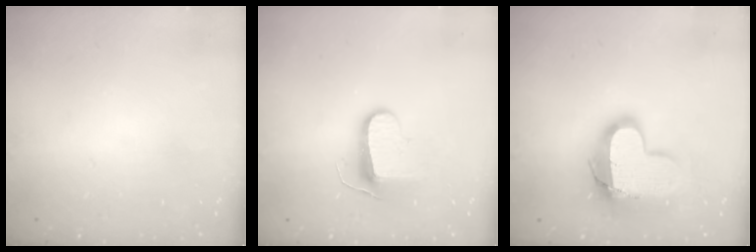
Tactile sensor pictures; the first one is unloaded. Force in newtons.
{"total": 9.0, "press": 8.9, "slide": 0.7}
{"total": 15.4, "press": 15.4, "slide": 1.1}